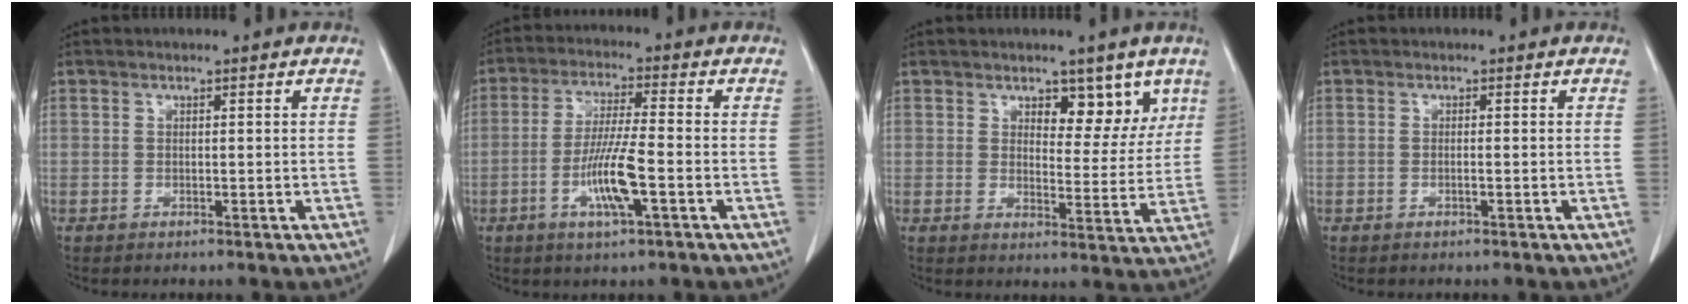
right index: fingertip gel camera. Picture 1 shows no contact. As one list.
[{"total": 9.3, "force": [-3.1, 1.0, 8.7], "torque": [-0.171, -0.007, -0.057]}, {"total": 8.3, "force": [4.9, 4.4, 5.0], "torque": [-0.057, 0.004, 0.076]}, {"total": 1.1, "force": [-0.2, 0.3, 1.0], "torque": [-0.027, 0.003, -0.001]}]